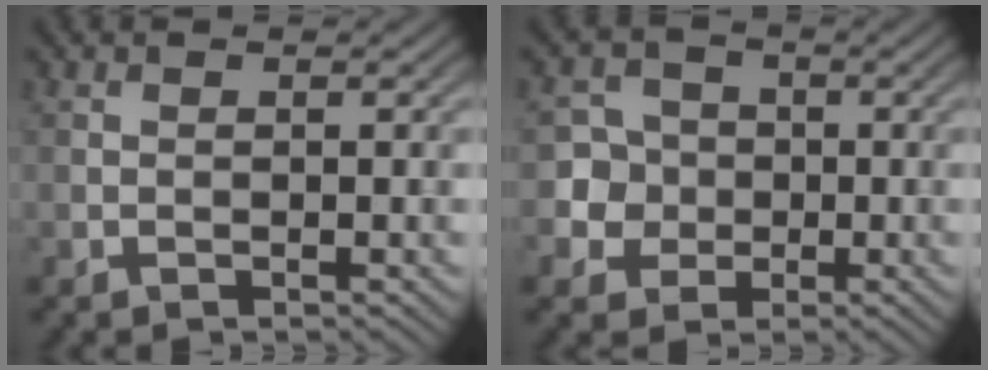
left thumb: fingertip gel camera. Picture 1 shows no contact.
{"total": 5.9, "force": [-1.0, 5.7, 1.2], "torque": [-0.034, 0.012, -0.041]}